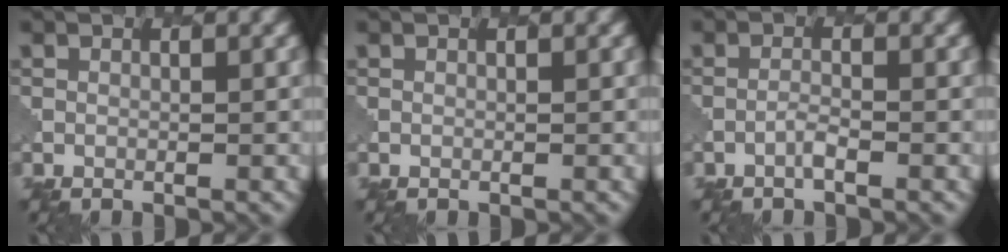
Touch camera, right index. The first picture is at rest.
{"total": 0.0}
{"total": 0.7, "force": [-0.4, 0.0, 0.5], "torque": [-0.011, 0.004, -0.012]}